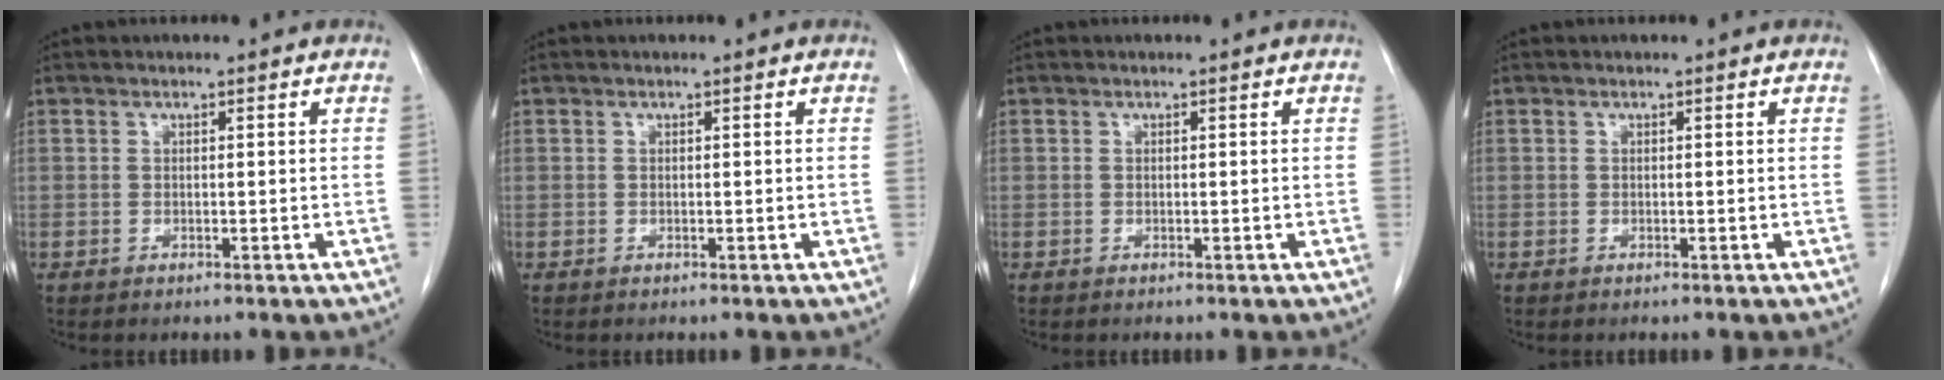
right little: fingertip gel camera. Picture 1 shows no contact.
{"total": 0.0}
{"total": 0.0}
{"total": 0.0}